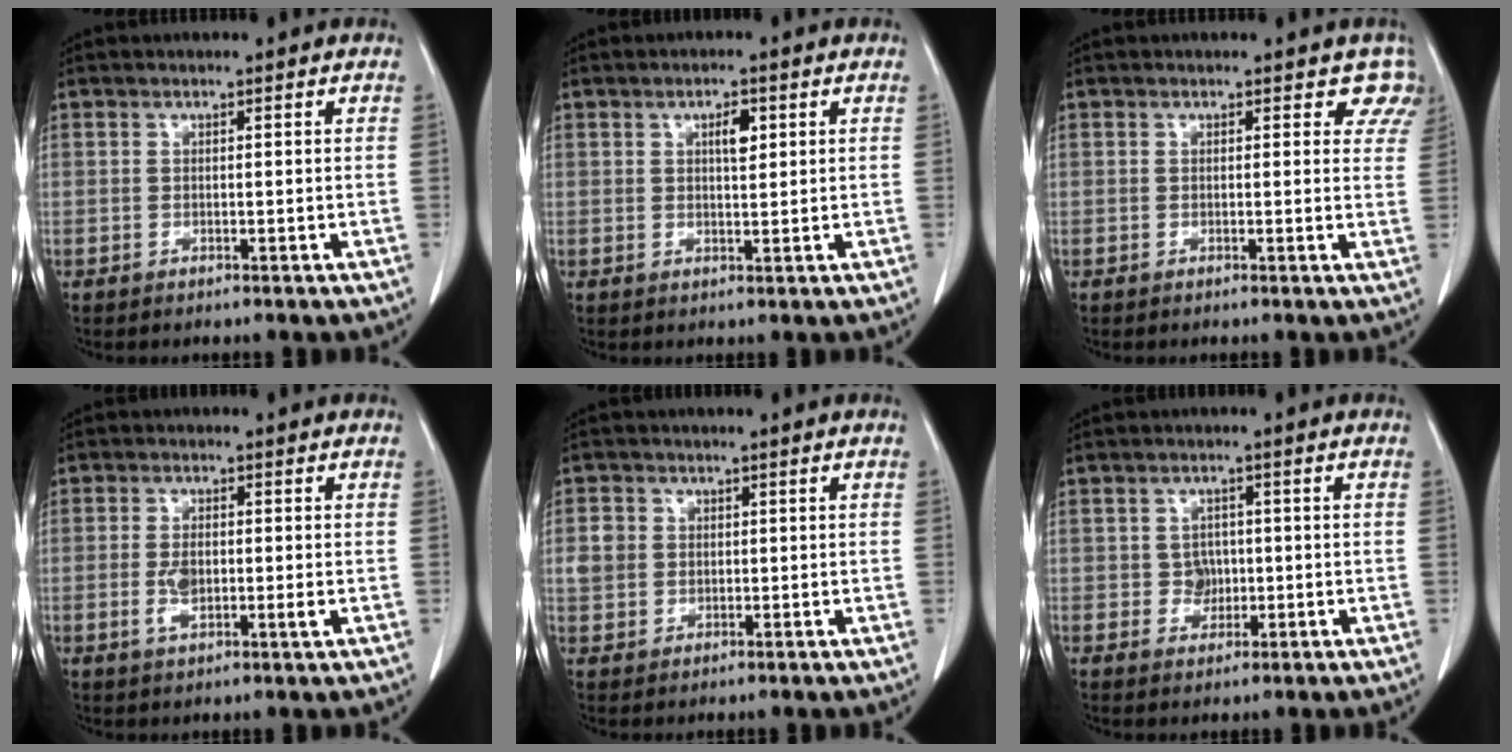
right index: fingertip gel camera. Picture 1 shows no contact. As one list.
[{"total": 2.8, "force": [1.0, 1.0, 2.5], "torque": [-0.041, 0.000, 0.018]}, {"total": 4.0, "force": [3.3, 2.2, 0.4], "torque": [0.028, -0.009, 0.008]}, {"total": 4.3, "force": [-0.5, 1.5, 4.0], "torque": [-0.080, -0.001, -0.008]}, {"total": 4.1, "force": [0.6, 3.8, 1.4], "torque": [-0.028, 0.010, 0.014]}, {"total": 2.8, "force": [-0.2, 2.6, 1.1], "torque": [-0.010, 0.004, 0.000]}]